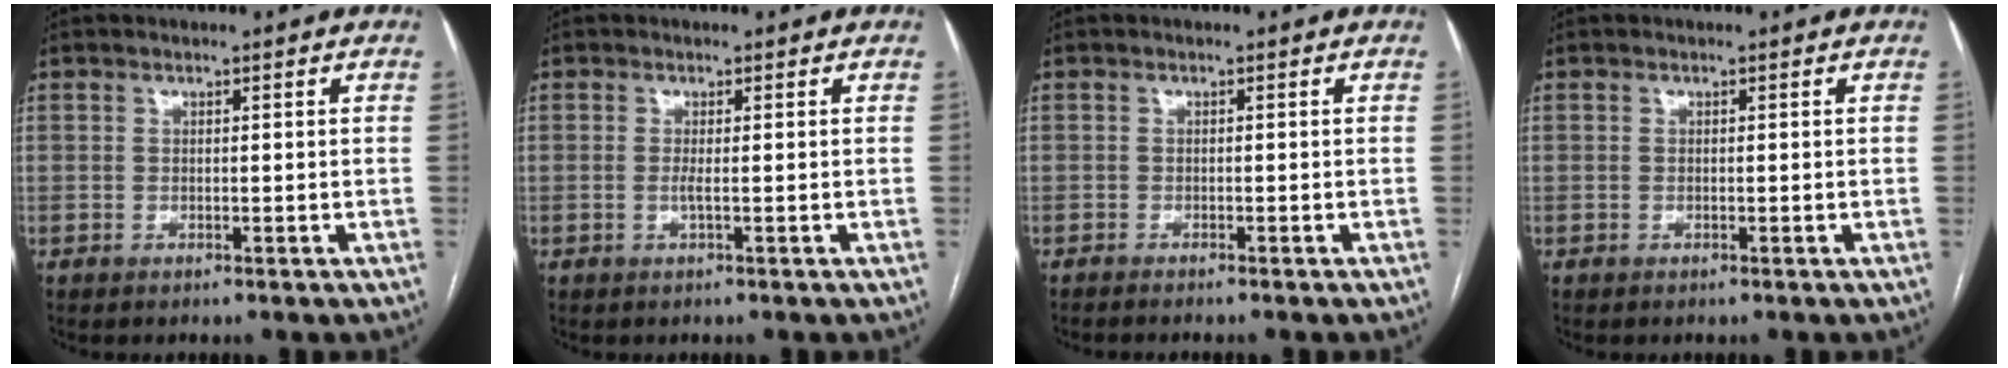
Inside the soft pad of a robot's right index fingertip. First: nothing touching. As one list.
[{"total": 0.9, "force": [-0.2, -0.2, 0.9], "torque": [-0.023, -0.002, -0.004]}, {"total": 2.7, "force": [-2.3, 0.0, 1.4], "torque": [-0.014, -0.001, -0.030]}, {"total": 0.0}]